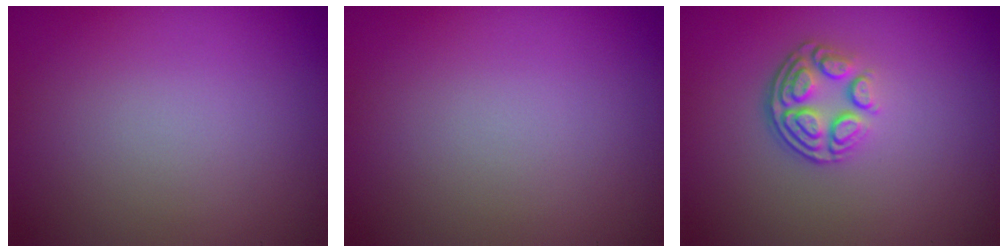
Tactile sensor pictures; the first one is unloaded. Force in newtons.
{"total": 0.0}
{"total": 3.9, "press": 2.7, "slide": 2.8}